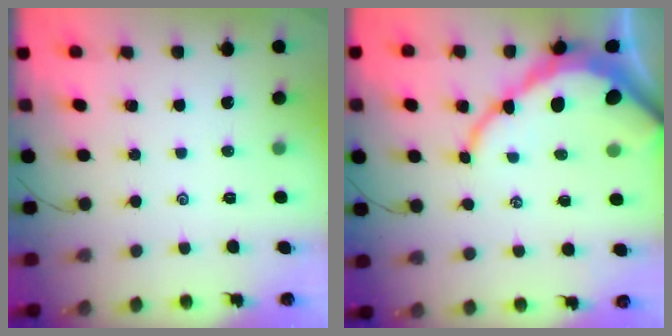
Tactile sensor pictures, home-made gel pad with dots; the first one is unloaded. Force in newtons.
{"total": 12.0, "press": 11.9, "slide": 1.3}